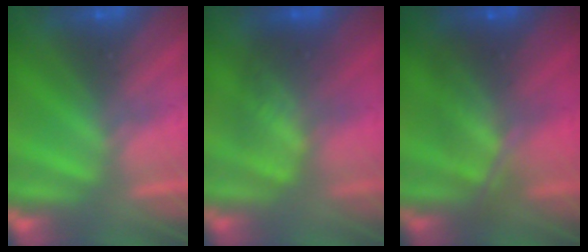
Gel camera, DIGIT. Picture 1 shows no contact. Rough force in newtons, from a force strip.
{"total": 3.9}
{"total": 7.0}